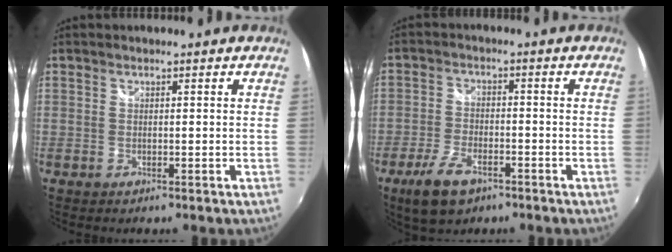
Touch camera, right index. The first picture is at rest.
{"total": 8.0, "force": [-5.1, 3.3, 5.3], "torque": [-0.126, -0.013, -0.095]}